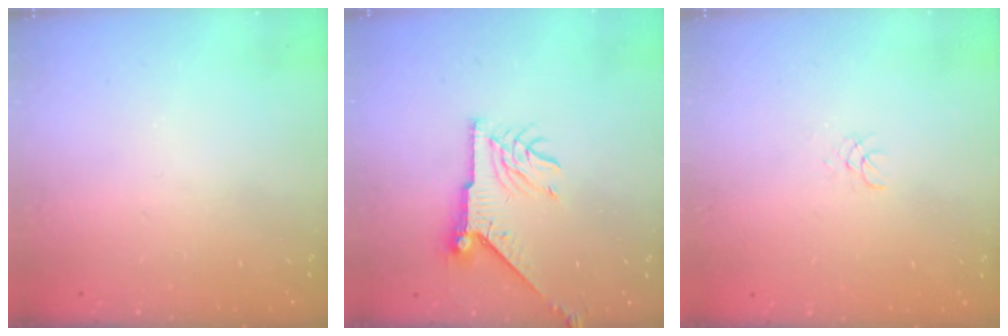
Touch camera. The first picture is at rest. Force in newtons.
{"total": 9.2, "press": 9.2, "slide": 0.2}
{"total": 1.1, "press": 1.1, "slide": 0.1}